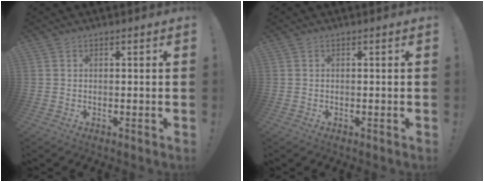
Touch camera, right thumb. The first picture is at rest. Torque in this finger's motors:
{"motor_torque": [0.00, 0.15, 0.05, -0.11, 0.00]}